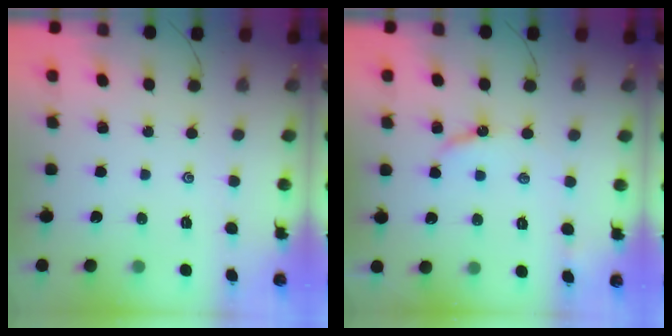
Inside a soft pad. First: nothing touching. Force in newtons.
{"total": 6.2, "press": 6.2, "slide": 0.6}